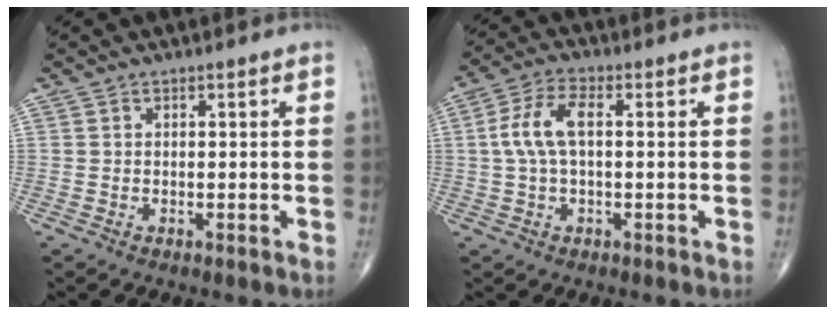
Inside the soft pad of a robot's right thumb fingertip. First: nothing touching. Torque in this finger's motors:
{"motor_torque": [-0.44, 0.82, 0.55, 0.05, 0.15]}